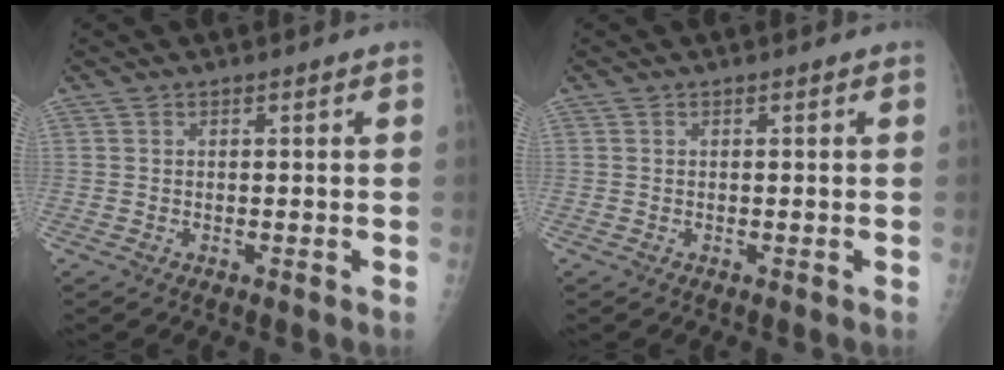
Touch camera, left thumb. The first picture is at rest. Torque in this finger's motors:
{"motor_torque": [0.00, 0.00, -0.02, -0.02, 0.00]}